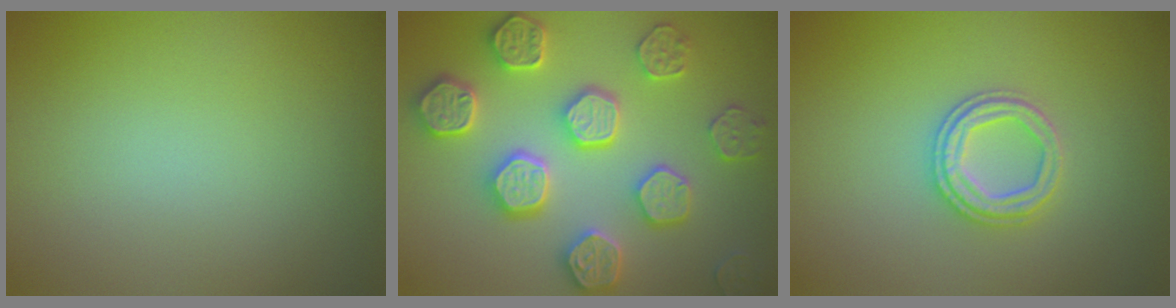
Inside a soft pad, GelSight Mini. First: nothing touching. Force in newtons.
{"total": 5.5, "press": 5.4, "slide": 1.2}
{"total": 2.8, "press": 2.6, "slide": 1.0}